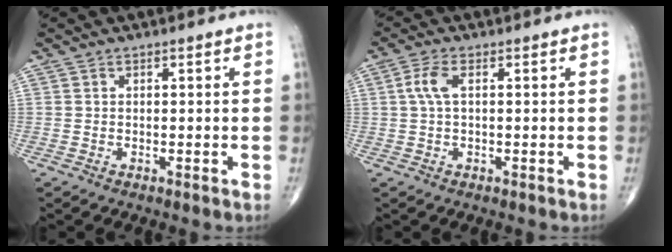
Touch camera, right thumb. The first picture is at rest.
{"total": 3.5, "force": [0.6, 1.4, 3.2], "torque": [-0.083, 0.009, 0.011]}